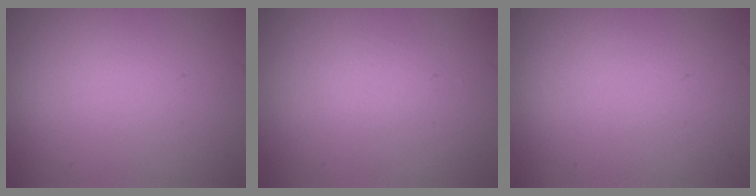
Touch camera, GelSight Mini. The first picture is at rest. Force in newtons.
{"total": 0.0}
{"total": 0.0}